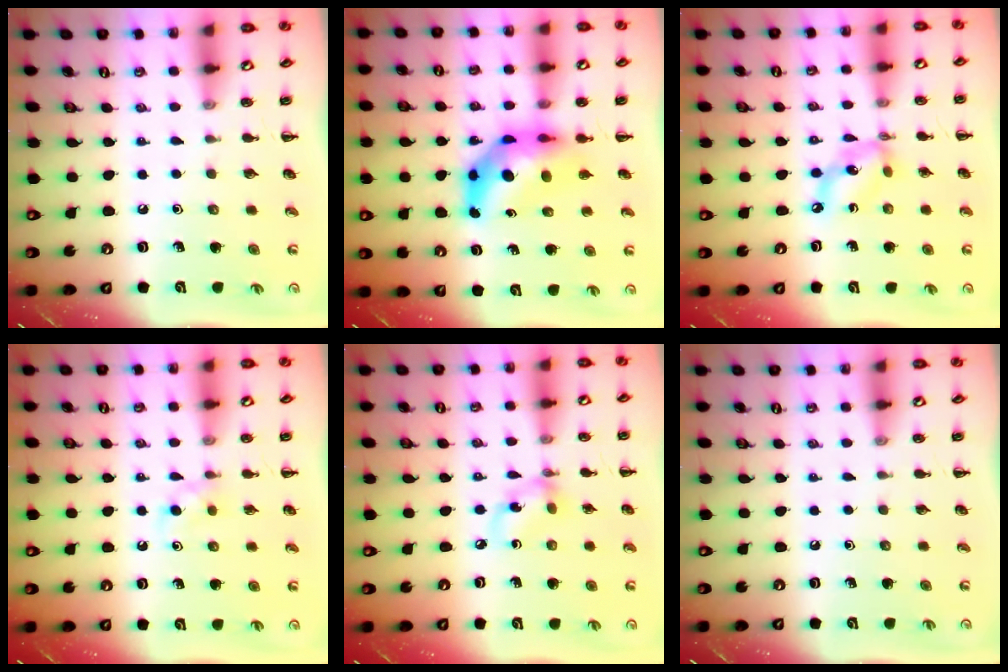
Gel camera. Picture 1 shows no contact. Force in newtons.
{"total": 8.7, "press": 8.3, "slide": 2.6}
{"total": 7.7, "press": 7.5, "slide": 1.9}
{"total": 4.2, "press": 4.0, "slide": 1.3}
{"total": 6.3, "press": 6.3, "slide": 0.5}
{"total": 0.0}